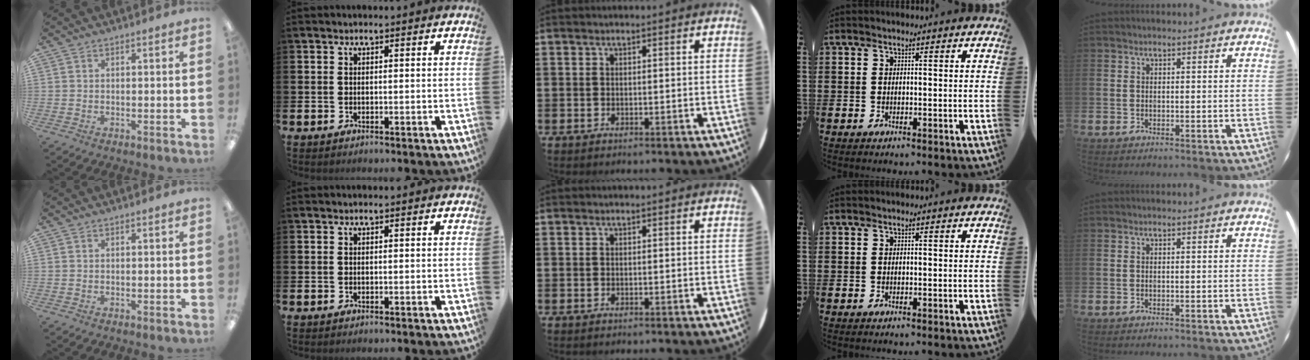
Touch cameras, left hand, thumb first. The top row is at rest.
{}